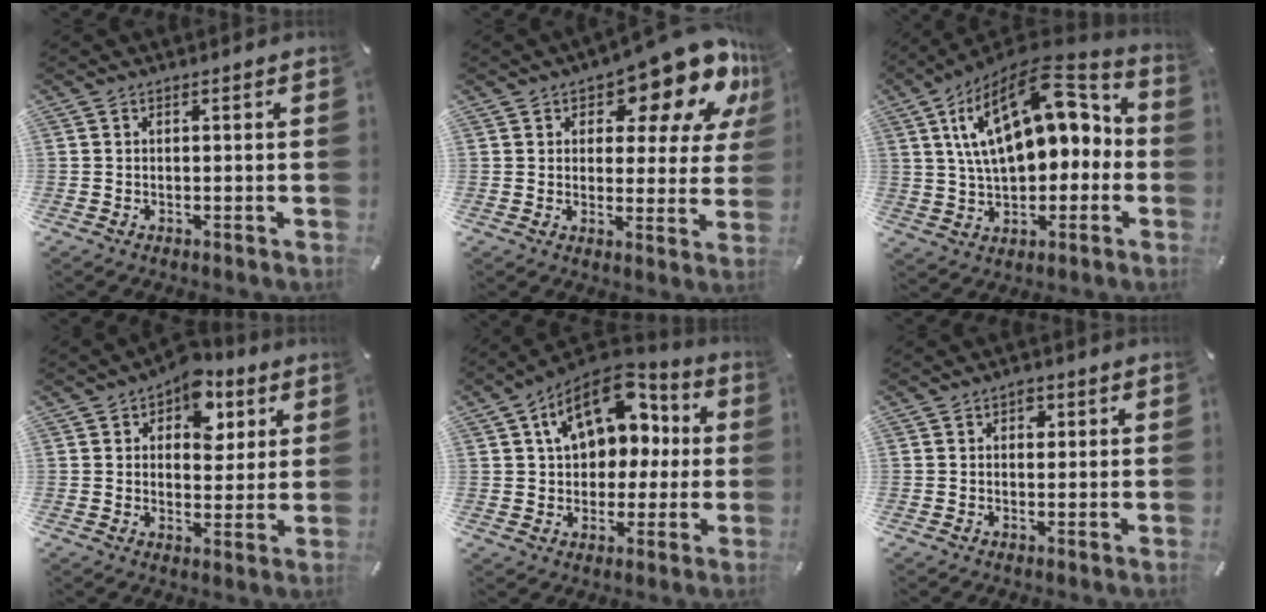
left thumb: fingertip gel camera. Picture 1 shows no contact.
{"total": 15.2, "force": [11.0, 5.7, 8.8], "torque": [-0.116, -0.086, 0.180]}
{"total": 21.8, "force": [6.8, 13.2, 15.9], "torque": [-0.261, -0.026, 0.114]}
{"total": 9.3, "force": [5.0, 6.5, 4.4], "torque": [-0.055, -0.025, 0.084]}
{"total": 15.6, "force": [6.0, 11.5, 8.7], "torque": [-0.144, -0.028, 0.110]}
{"total": 2.1, "force": [0.7, 1.8, 0.8], "torque": [0.004, -0.002, 0.006]}